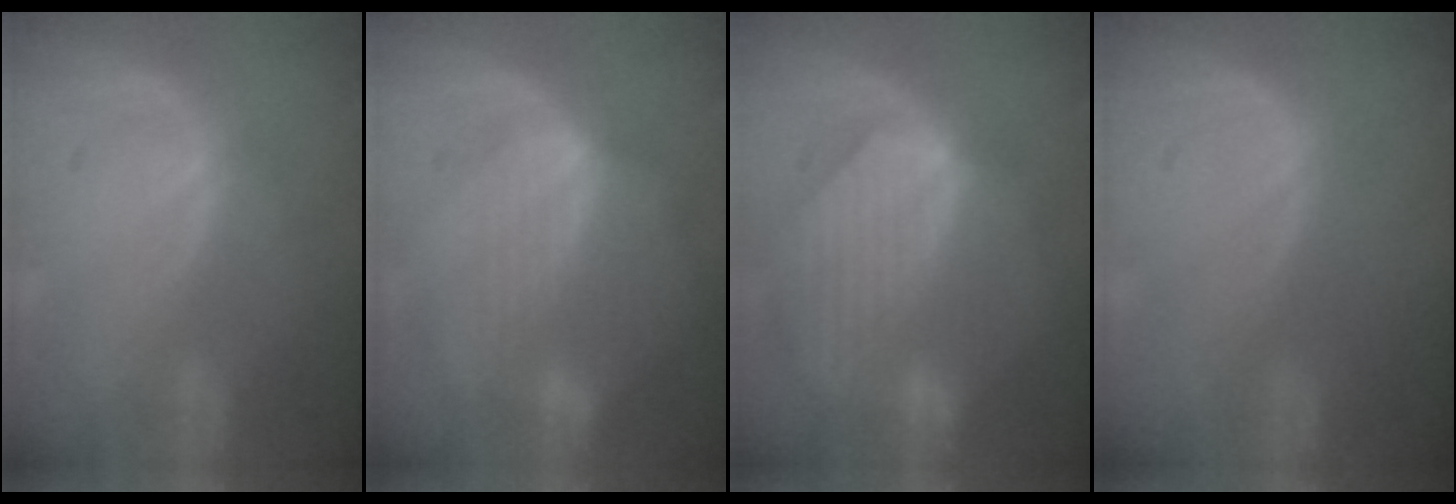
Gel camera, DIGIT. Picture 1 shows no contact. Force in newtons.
{"total": 7.1, "press": 6.4, "slide": 3.1}
{"total": 9.4, "press": 8.3, "slide": 4.4}
{"total": 0.0}